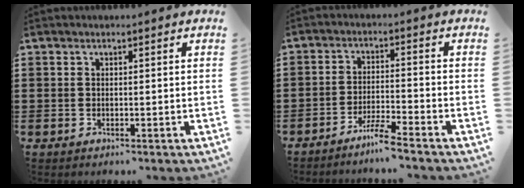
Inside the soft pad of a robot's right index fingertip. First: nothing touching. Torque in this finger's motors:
{"motor_torque": [-0.05, -0.09, 0.23, 0.02]}